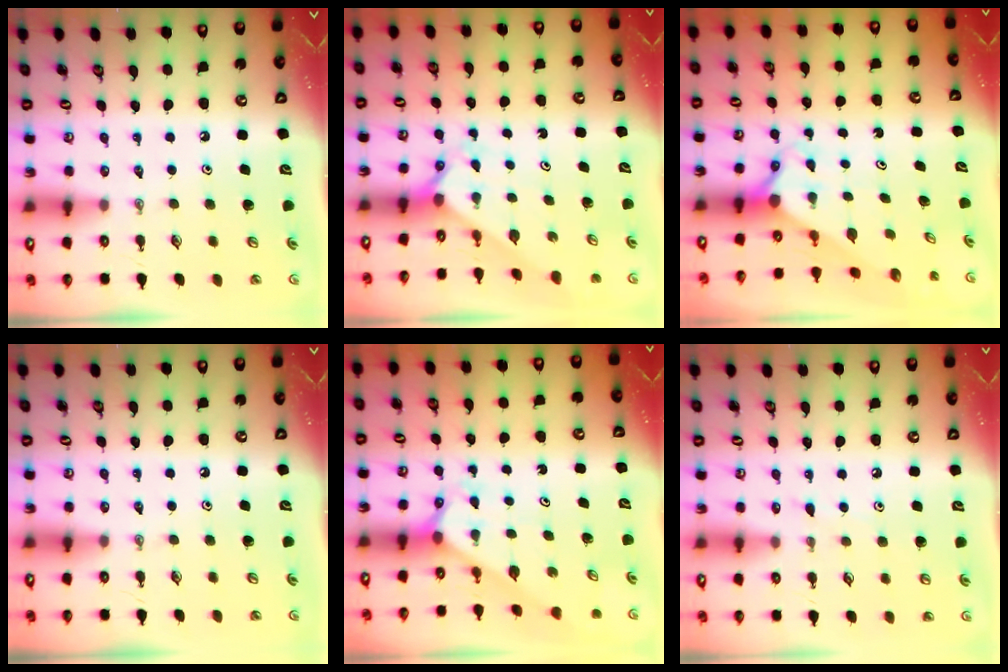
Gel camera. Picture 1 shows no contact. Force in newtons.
{"total": 1.8, "press": 1.8, "slide": 0.2}
{"total": 2.2, "press": 2.2, "slide": 0.2}
{"total": 0.0}
{"total": 2.8, "press": 2.8, "slide": 0.2}
{"total": 3.9, "press": 3.8, "slide": 0.5}